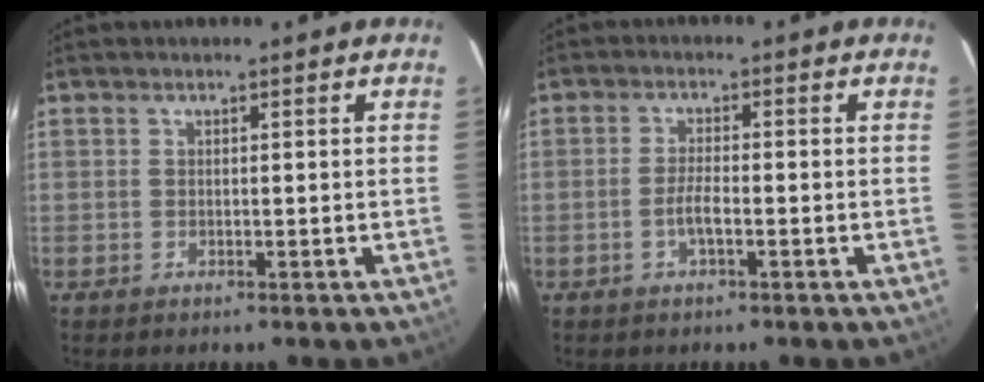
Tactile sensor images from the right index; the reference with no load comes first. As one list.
[{"total": 2.9, "force": [-1.3, 0.6, 2.5], "torque": [-0.054, 0.001, -0.025]}]